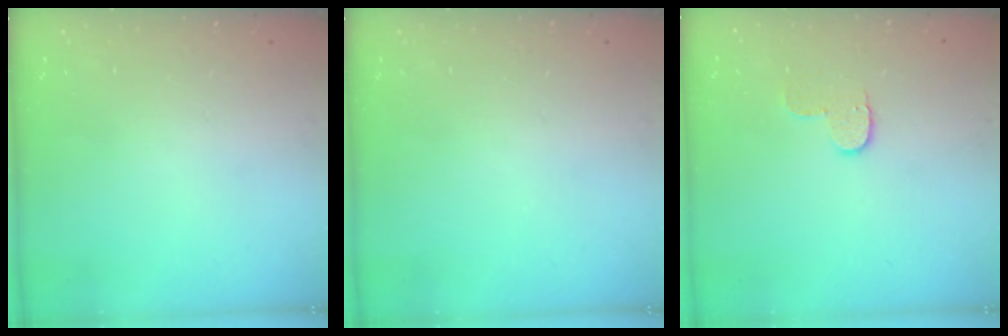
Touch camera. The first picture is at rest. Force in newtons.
{"total": 0.0}
{"total": 5.2, "press": 5.1, "slide": 0.6}